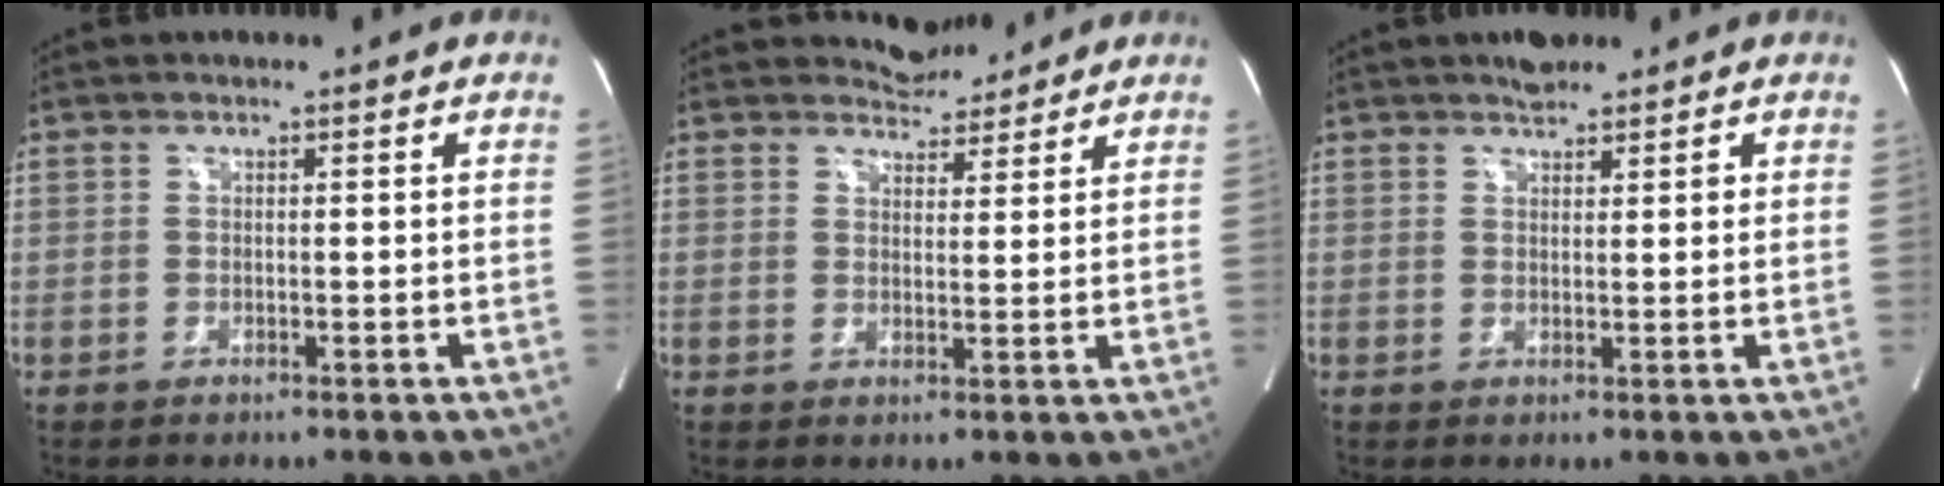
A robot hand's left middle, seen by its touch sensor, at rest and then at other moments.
{"total": 4.0, "force": [3.8, 1.1, -0.2], "torque": [-0.002, -0.001, 0.057]}
{"total": 2.7, "force": [2.3, 1.2, 0.9], "torque": [-0.016, 0.007, 0.035]}